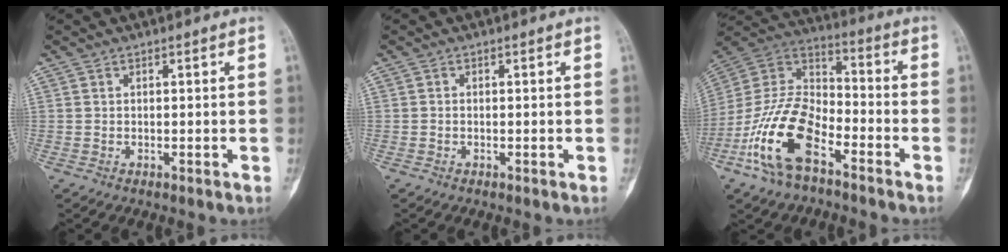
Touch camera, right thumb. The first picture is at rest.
{"total": 0.0}
{"total": 17.5, "force": [-8.9, 8.7, 12.4], "torque": [-0.234, 0.057, -0.180]}